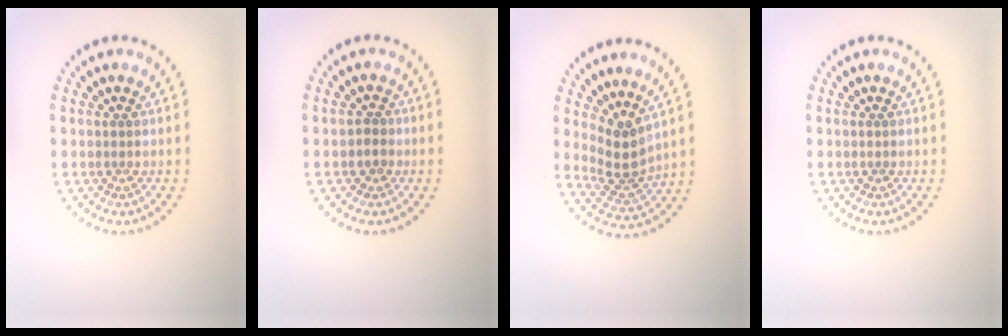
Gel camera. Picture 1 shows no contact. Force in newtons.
{"total": 1.0, "press": 0.8, "slide": 0.7}
{"total": 3.3, "press": 2.4, "slide": 2.2}
{"total": 0.0}